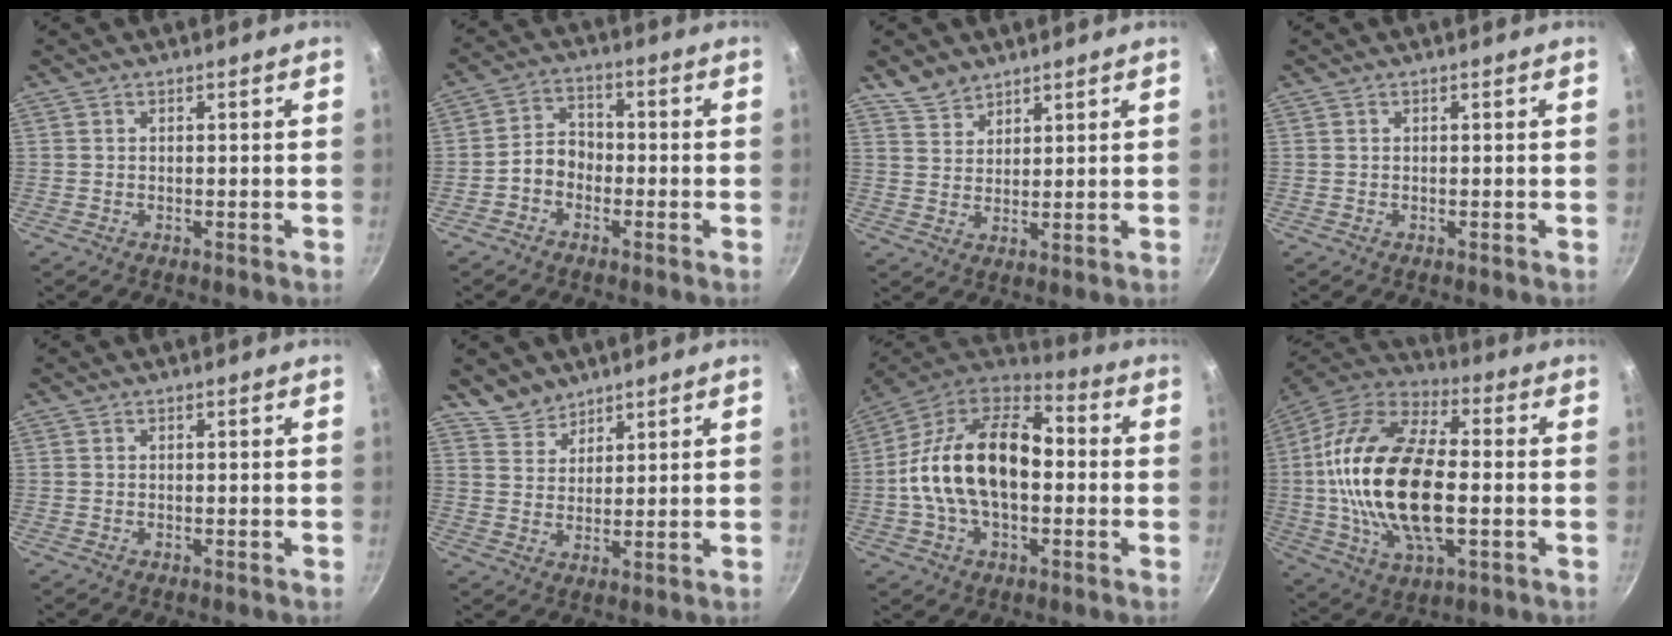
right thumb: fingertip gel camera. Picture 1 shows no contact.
{"total": 5.0, "force": [-2.0, 3.8, 2.6], "torque": [-0.024, 0.031, -0.045]}
{"total": 5.0, "force": [4.1, 2.6, 1.1], "torque": [-0.004, -0.010, 0.083]}
{"total": 0.0}
{"total": 0.0}
{"total": 5.3, "force": [4.6, 2.7, 0.4], "torque": [0.009, -0.019, 0.088]}
{"total": 21.5, "force": [-0.6, 13.1, 17.0], "torque": [-0.282, 0.042, -0.028]}
{"total": 25.3, "force": [-1.0, 12.9, 21.7], "torque": [-0.420, 0.021, -0.025]}